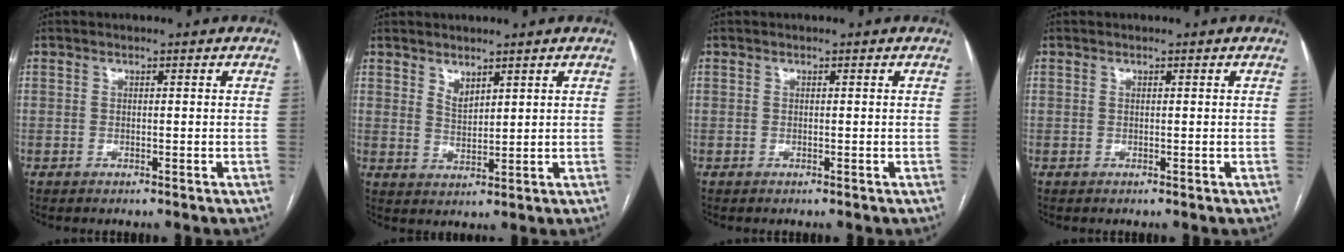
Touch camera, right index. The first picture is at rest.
{"total": 3.1, "force": [2.3, 1.8, 1.2], "torque": [-0.020, -0.005, 0.050]}
{"total": 0.0}
{"total": 0.0}